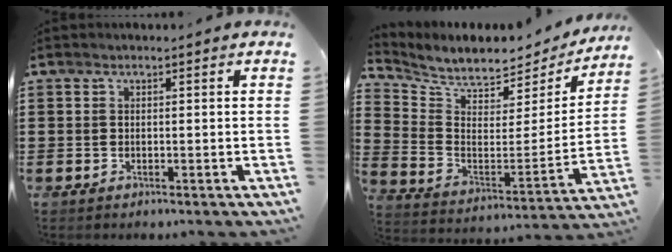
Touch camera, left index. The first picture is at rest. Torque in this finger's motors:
{"motor_torque": [1.53, -0.61, 0.01, -0.07]}